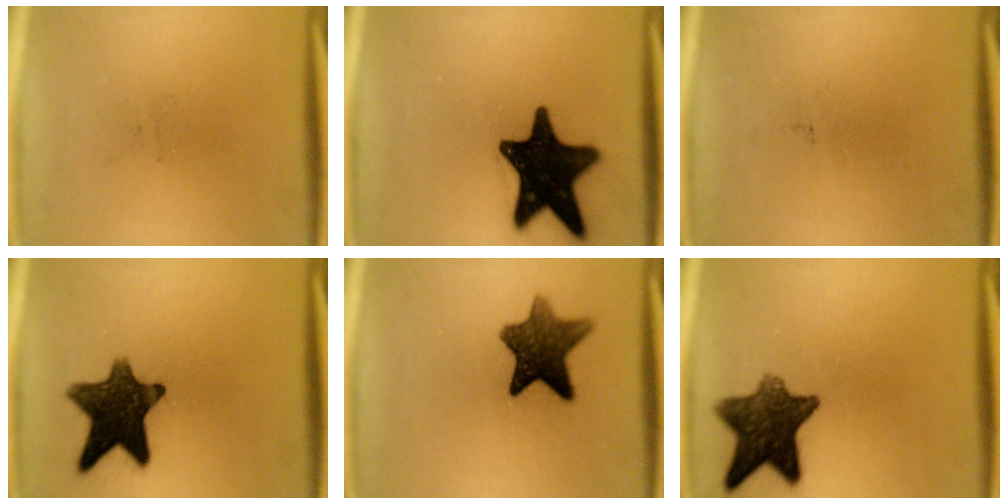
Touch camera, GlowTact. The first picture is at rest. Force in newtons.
{"total": 18.8}
{"total": 0.0}
{"total": 12.8}
{"total": 10.0}
{"total": 11.0}